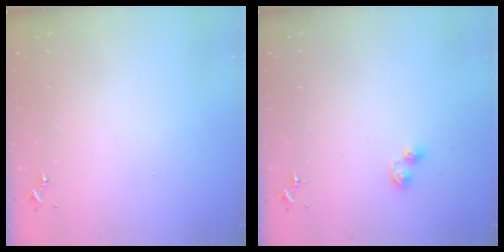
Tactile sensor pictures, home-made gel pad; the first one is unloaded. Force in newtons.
{"total": 4.8, "press": 4.8, "slide": 0.6}